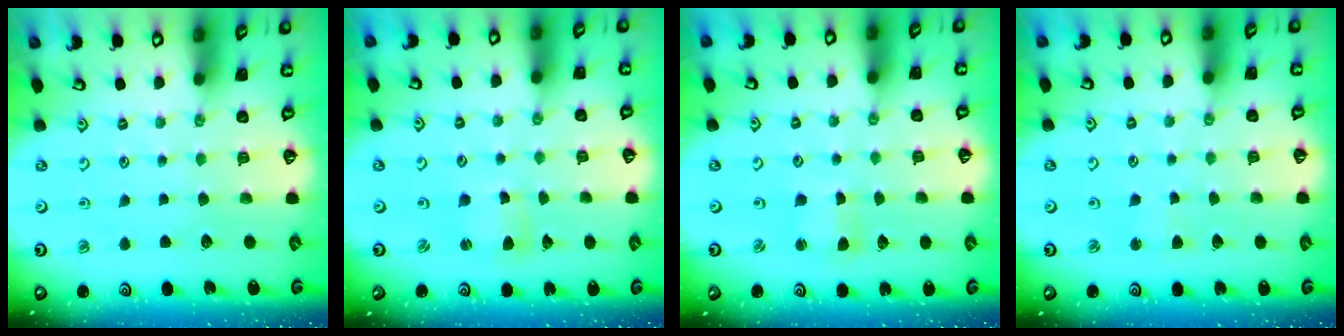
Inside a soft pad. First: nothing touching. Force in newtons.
{"total": 2.5, "press": 2.5, "slide": 0.3}
{"total": 1.6, "press": 1.6, "slide": 0.3}
{"total": 1.8, "press": 1.7, "slide": 0.3}